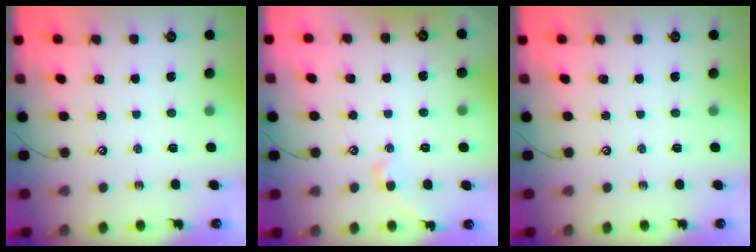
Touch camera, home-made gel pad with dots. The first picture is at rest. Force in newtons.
{"total": 1.9, "press": 1.9, "slide": 0.5}
{"total": 0.0}